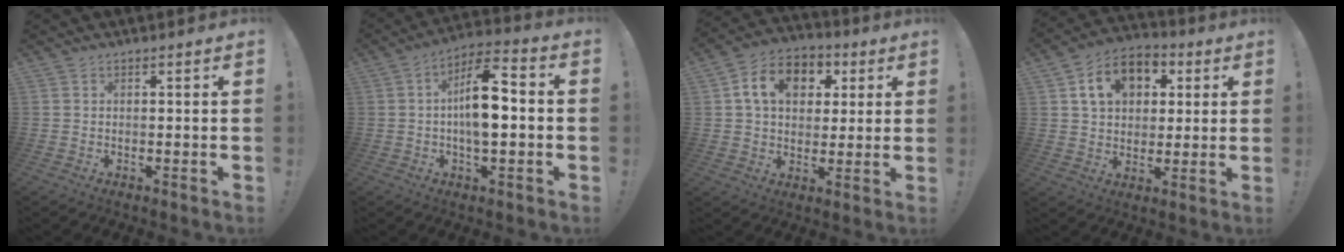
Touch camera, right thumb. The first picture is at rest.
{"total": 12.3, "force": [-0.6, 5.3, 11.1], "torque": [-0.177, 0.003, -0.016]}
{"total": 13.2, "force": [4.2, 9.9, 7.6], "torque": [-0.118, 0.001, 0.081]}
{"total": 12.7, "force": [4.8, 9.4, 7.1], "torque": [-0.110, -0.007, 0.093]}